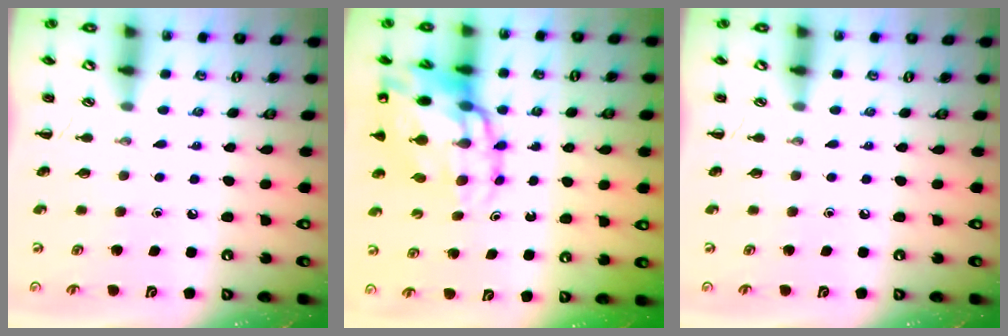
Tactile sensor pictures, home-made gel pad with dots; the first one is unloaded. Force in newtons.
{"total": 19.3, "press": 18.7, "slide": 5.0}
{"total": 0.0}